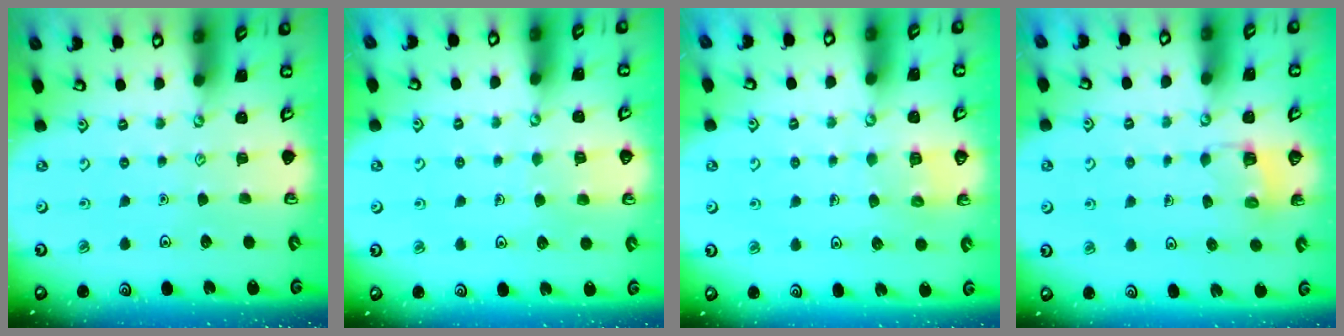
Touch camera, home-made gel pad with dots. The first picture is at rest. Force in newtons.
{"total": 3.9, "press": 3.9, "slide": 0.2}
{"total": 5.2, "press": 5.2, "slide": 0.3}
{"total": 2.8, "press": 2.8, "slide": 0.2}